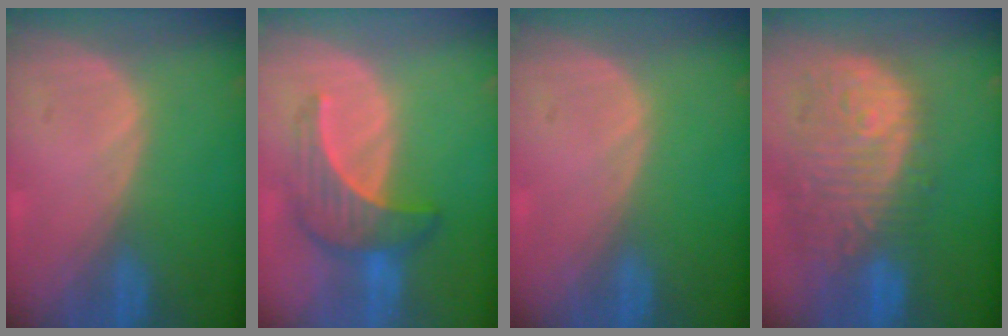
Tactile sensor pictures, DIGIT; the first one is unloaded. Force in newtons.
{"total": 7.0, "press": 6.6, "slide": 2.2}
{"total": 0.0}
{"total": 12.7, "press": 11.0, "slide": 6.3}